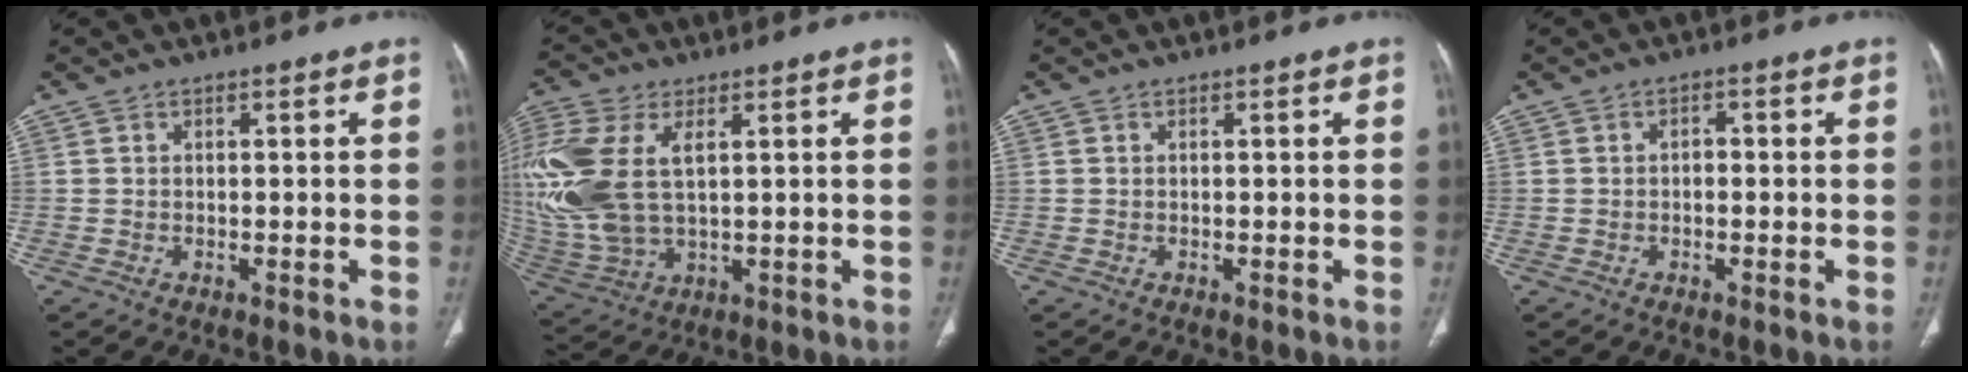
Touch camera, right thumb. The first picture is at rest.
{"total": 19.9, "force": [3.8, 11.2, 16.0], "torque": [-0.401, -0.008, 0.080]}
{"total": 0.0}
{"total": 1.5, "force": [-0.1, 0.9, 1.1], "torque": [-0.012, 0.007, -0.005]}